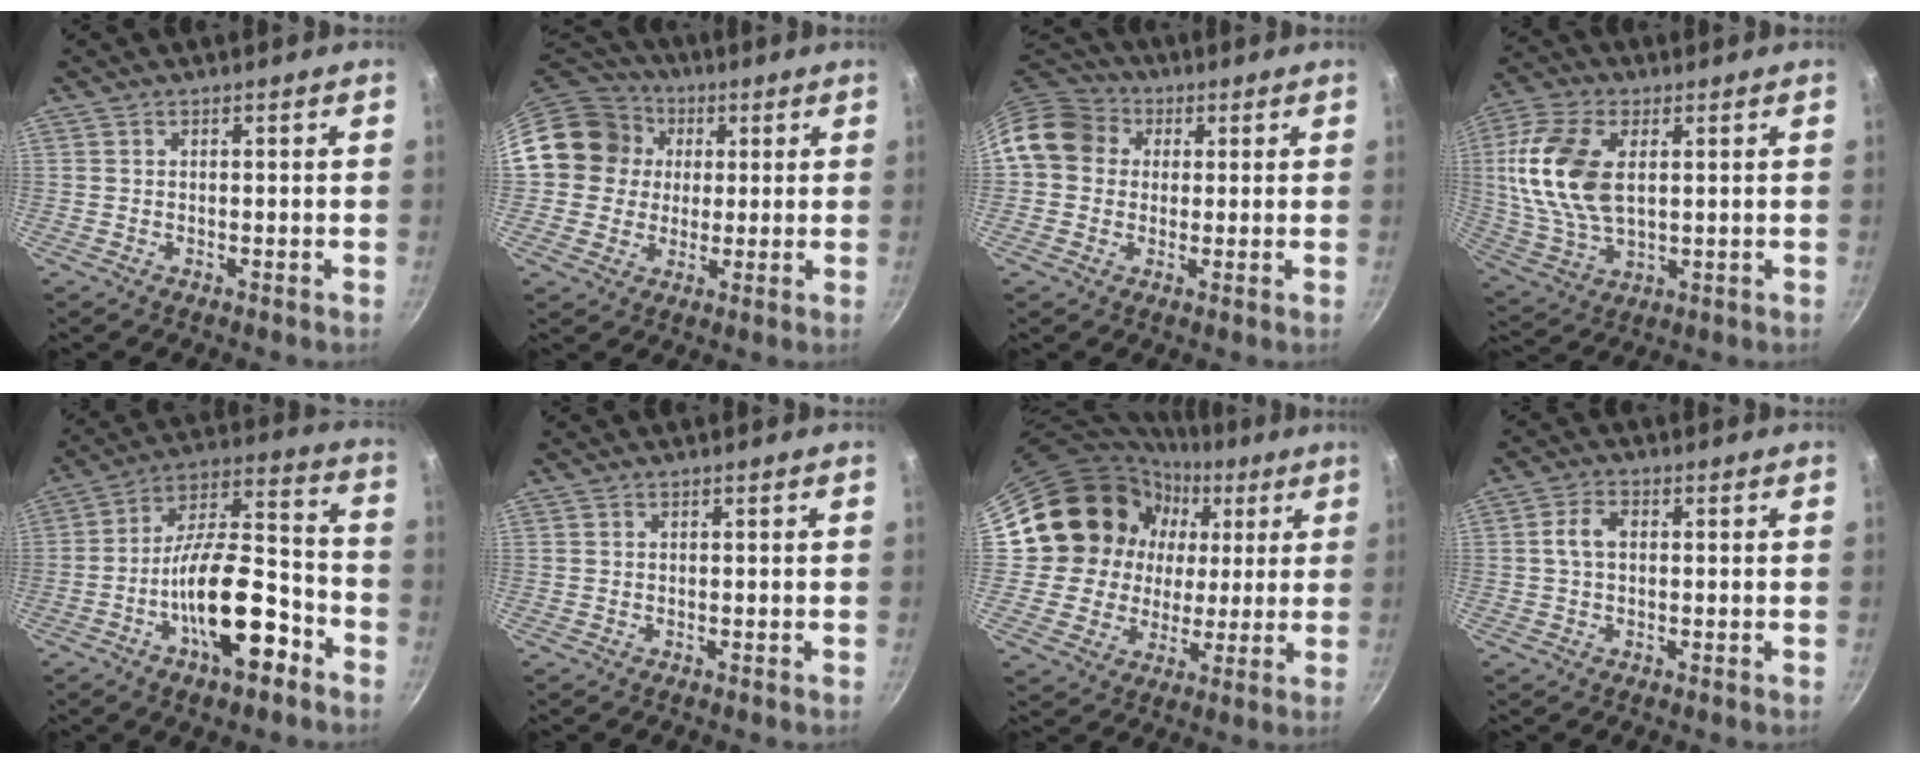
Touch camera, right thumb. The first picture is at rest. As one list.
[{"total": 15.3, "force": [2.7, 13.9, 5.7], "torque": [-0.084, 0.028, 0.037]}, {"total": 11.5, "force": [2.4, 9.9, 5.3], "torque": [-0.072, 0.026, 0.026]}, {"total": 16.3, "force": [3.0, 9.5, 12.9], "torque": [-0.250, -0.004, 0.059]}, {"total": 18.9, "force": [-8.1, 7.8, 15.2], "torque": [-0.224, 0.063, -0.139]}, {"total": 0.0}, {"total": 16.6, "force": [4.6, 15.1, 5.2], "torque": [-0.060, 0.004, 0.079]}, {"total": 4.0, "force": [0.3, 2.6, 3.0], "torque": [-0.054, 0.013, 0.000]}]